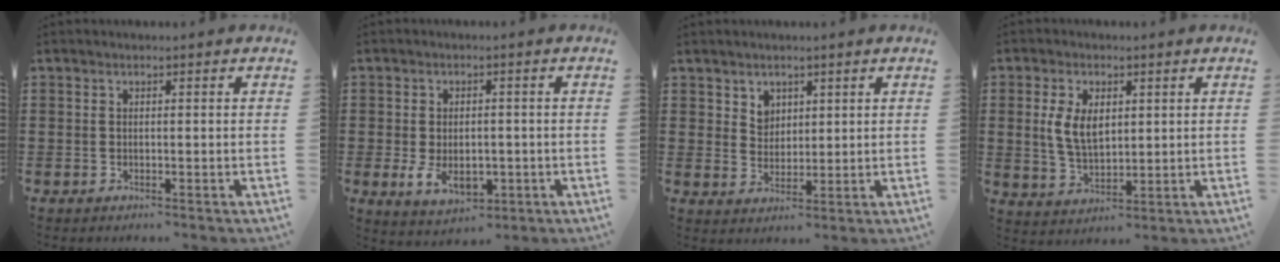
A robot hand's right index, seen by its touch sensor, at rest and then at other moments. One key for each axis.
{"total": 4.9, "fx": -1.1, "fy": 3.1, "fz": 3.6, "tx": -0.072, "ty": -0.002, "tz": -0.023}
{"total": 3.4, "fx": 2.2, "fy": 2.6, "fz": 0.6, "tx": -0.023, "ty": 0.008, "tz": 0.041}
{"total": 6.3, "fx": 1.3, "fy": 3.7, "fz": 4.9, "tx": -0.104, "ty": 0.006, "tz": 0.018}